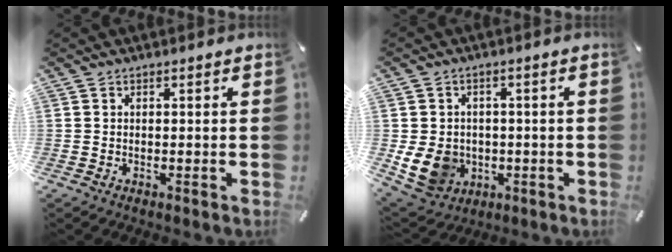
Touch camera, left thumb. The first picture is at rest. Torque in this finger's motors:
{"motor_torque": [1.19, 2.11, 0.60, -0.43, 0.14]}